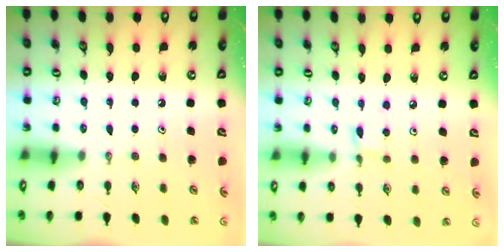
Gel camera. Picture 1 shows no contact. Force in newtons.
{"total": 1.7, "press": 1.7, "slide": 0.0}